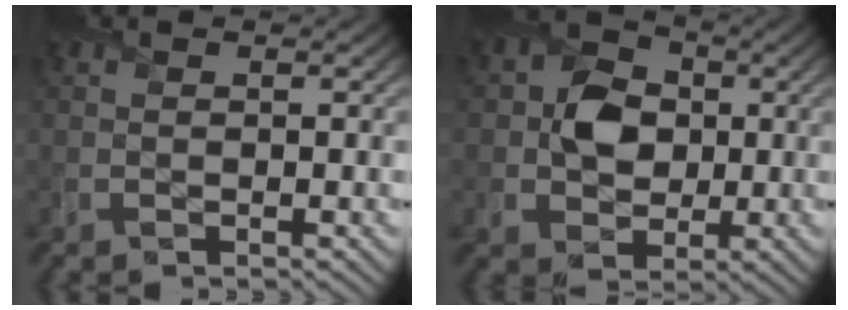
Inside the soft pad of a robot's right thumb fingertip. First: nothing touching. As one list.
[{"total": 6.1, "force": [0.3, 5.2, 3.2], "torque": [-0.061, 0.009, -0.009]}]